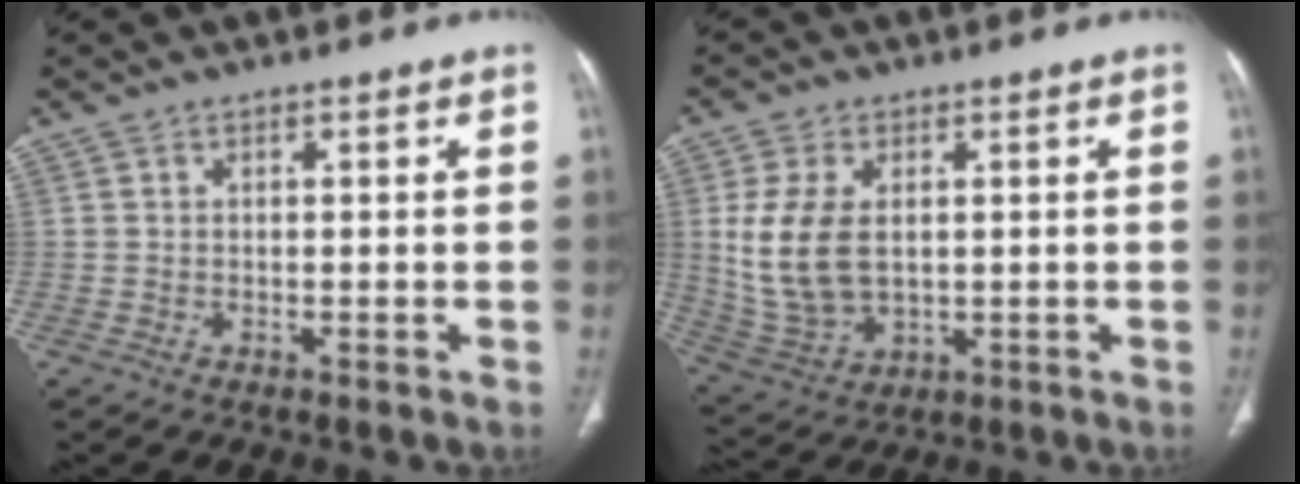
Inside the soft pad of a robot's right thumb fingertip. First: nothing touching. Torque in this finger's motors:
{"motor_torque": [-0.43, 0.46, 0.58, 0.91, 0.16]}